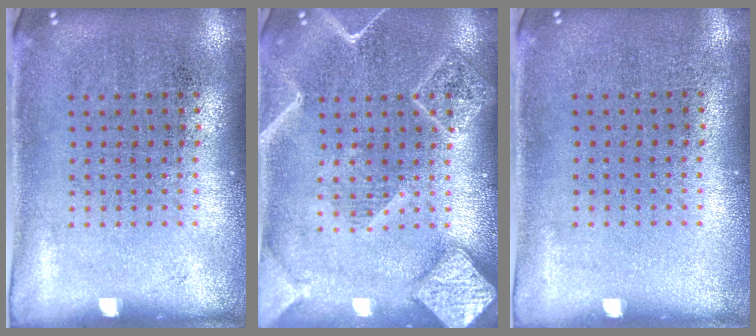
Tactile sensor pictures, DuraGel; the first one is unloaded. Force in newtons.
{"total": 3.9, "press": 3.9, "slide": 0.4}
{"total": 0.0}